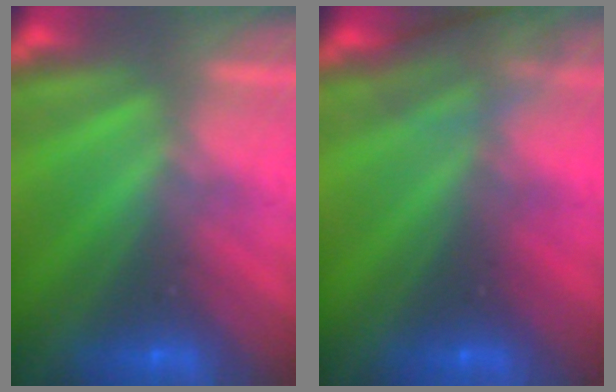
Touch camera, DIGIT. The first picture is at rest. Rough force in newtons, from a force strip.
{"total": 2.7}